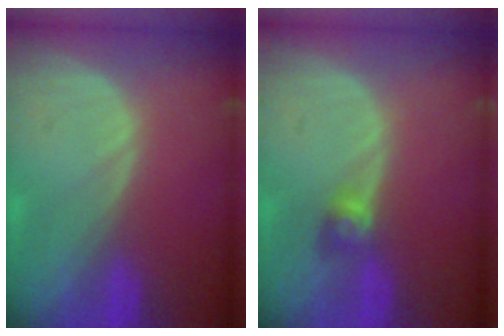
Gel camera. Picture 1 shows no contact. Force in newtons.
{"total": 2.7, "press": 2.4, "slide": 1.2}